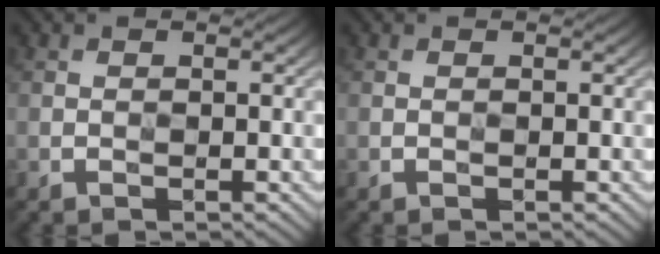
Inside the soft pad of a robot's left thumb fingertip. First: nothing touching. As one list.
[{"total": 0.0}]